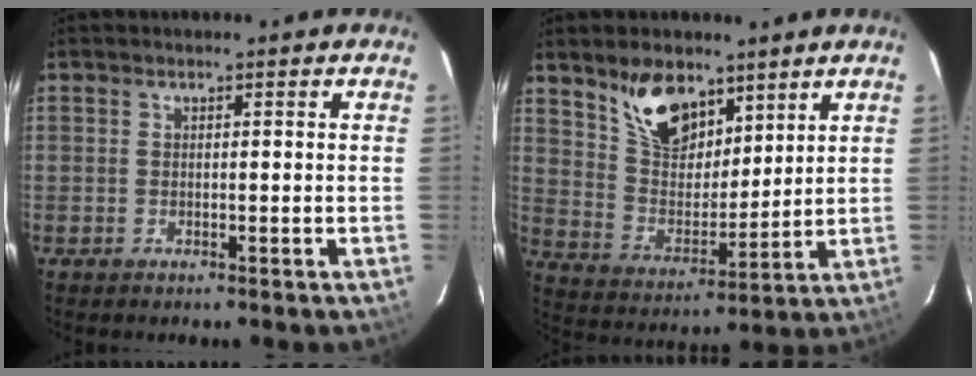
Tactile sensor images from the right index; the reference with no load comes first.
{"total": 12.2, "force": [8.2, 6.5, 6.4], "torque": [-0.115, 0.008, 0.162]}